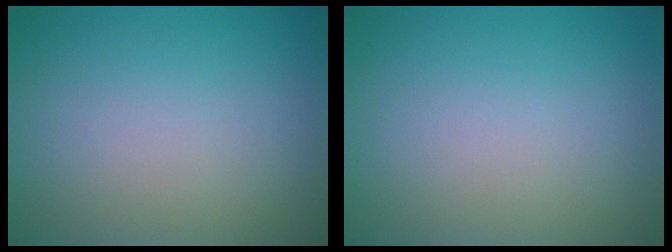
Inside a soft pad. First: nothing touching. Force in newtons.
{"total": 0.0}